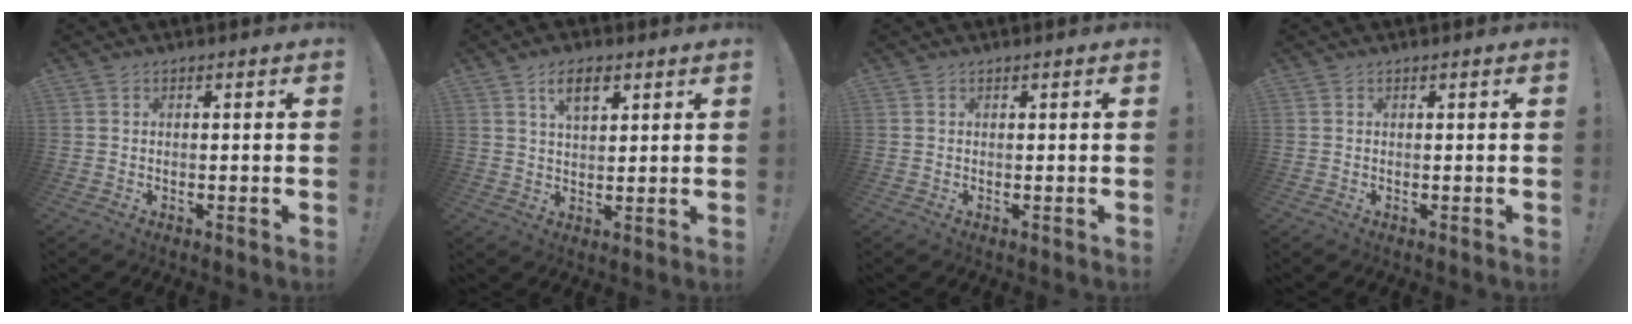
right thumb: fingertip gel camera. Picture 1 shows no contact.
{"total": 6.7, "force": [3.7, 3.1, 4.7], "torque": [-0.070, -0.007, 0.061]}
{"total": 0.0}
{"total": 0.0}